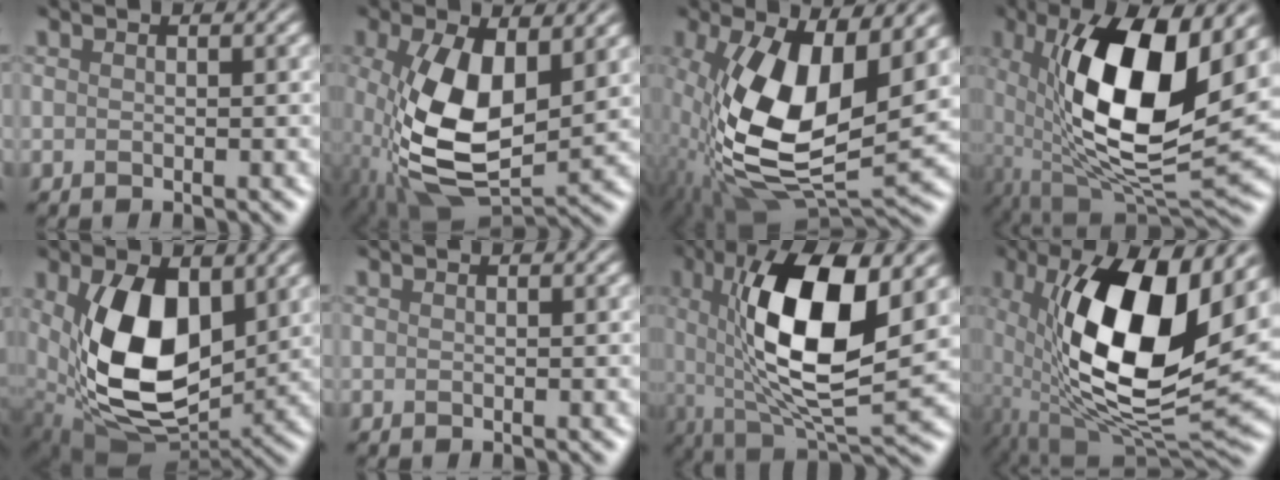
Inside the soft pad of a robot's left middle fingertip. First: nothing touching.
{"total": 8.4, "force": [0.2, 4.1, 7.3], "torque": [-0.175, -0.009, 0.011]}
{"total": 10.9, "force": [0.3, 5.1, 9.6], "torque": [-0.217, -0.017, 0.013]}
{"total": 12.3, "force": [2.6, 4.9, 11.0], "torque": [-0.194, -0.011, 0.047]}
{"total": 10.6, "force": [2.3, 6.2, 8.3], "torque": [-0.167, -0.013, 0.049]}
{"total": 0.0}
{"total": 11.1, "force": [2.5, 3.8, 10.2], "torque": [-0.190, -0.002, 0.050]}
{"total": 13.3, "force": [2.2, 5.8, 11.8], "torque": [-0.222, -0.015, 0.042]}